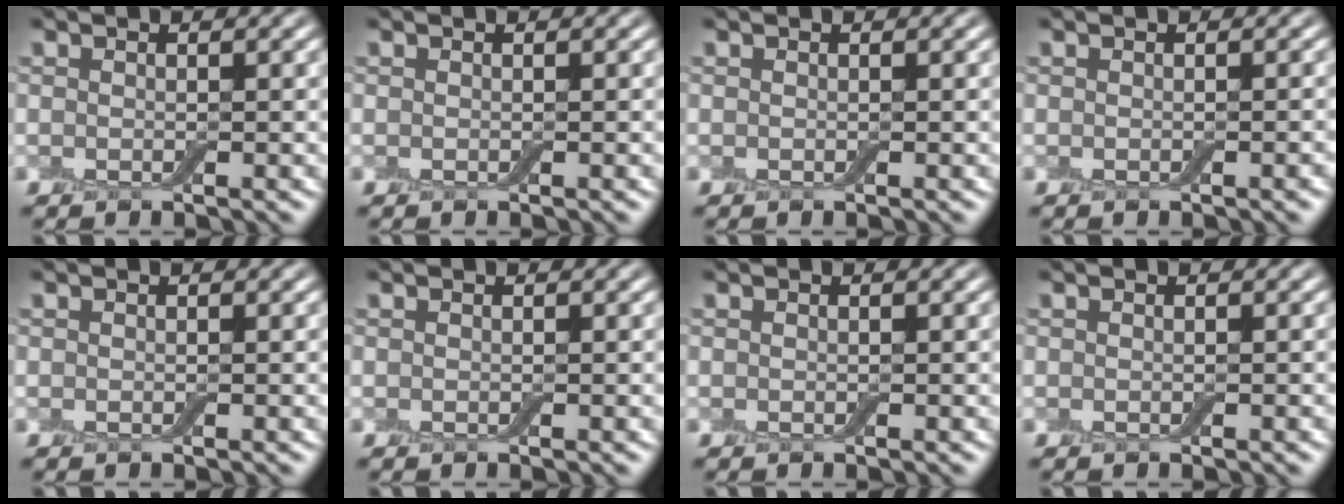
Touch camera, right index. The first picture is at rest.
{"total": 0.0}
{"total": 0.0}
{"total": 0.6, "force": [-0.3, 0.1, 0.6], "torque": [-0.007, 0.002, -0.003]}
{"total": 0.0}
{"total": 0.0}
{"total": 0.0}
{"total": 0.0}